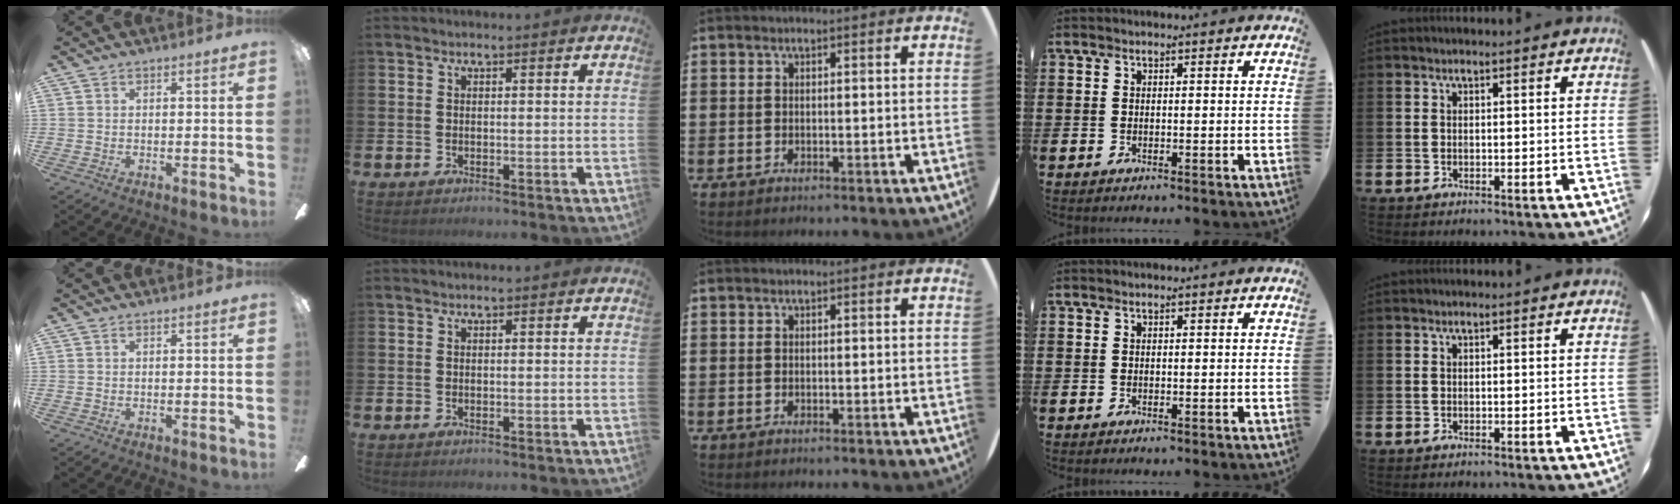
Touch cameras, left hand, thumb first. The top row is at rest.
{}